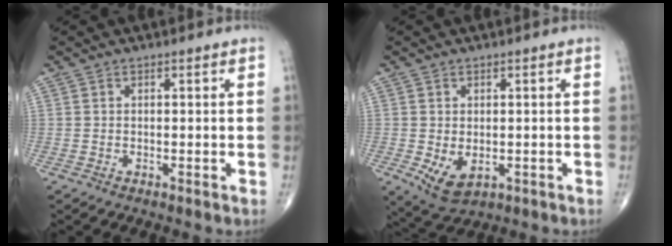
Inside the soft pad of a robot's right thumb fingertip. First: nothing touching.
{"total": 5.7, "force": [-1.1, 3.6, 4.3], "torque": [-0.068, -0.012, -0.006]}